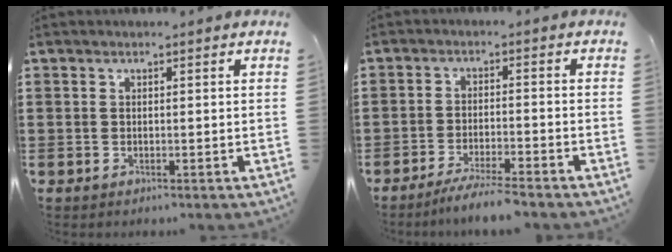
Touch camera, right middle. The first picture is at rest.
{"total": 4.4, "force": [-4.0, -0.3, 1.7], "torque": [-0.035, -0.009, -0.078]}